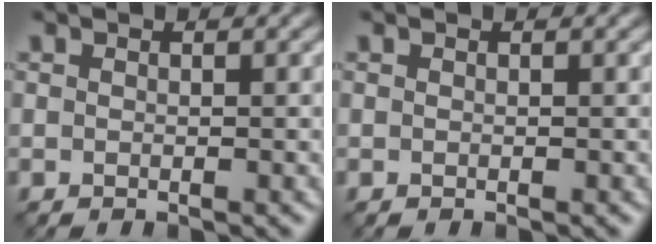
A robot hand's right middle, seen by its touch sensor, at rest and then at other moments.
{"total": 0.0}